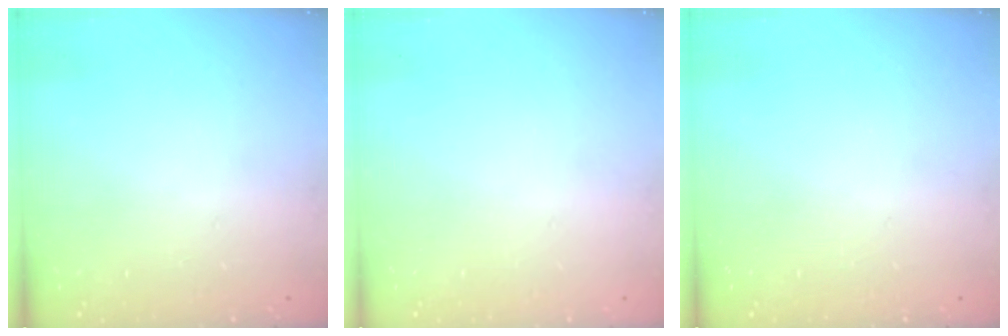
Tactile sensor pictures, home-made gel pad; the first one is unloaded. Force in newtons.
{"total": 0.0}
{"total": 0.0}